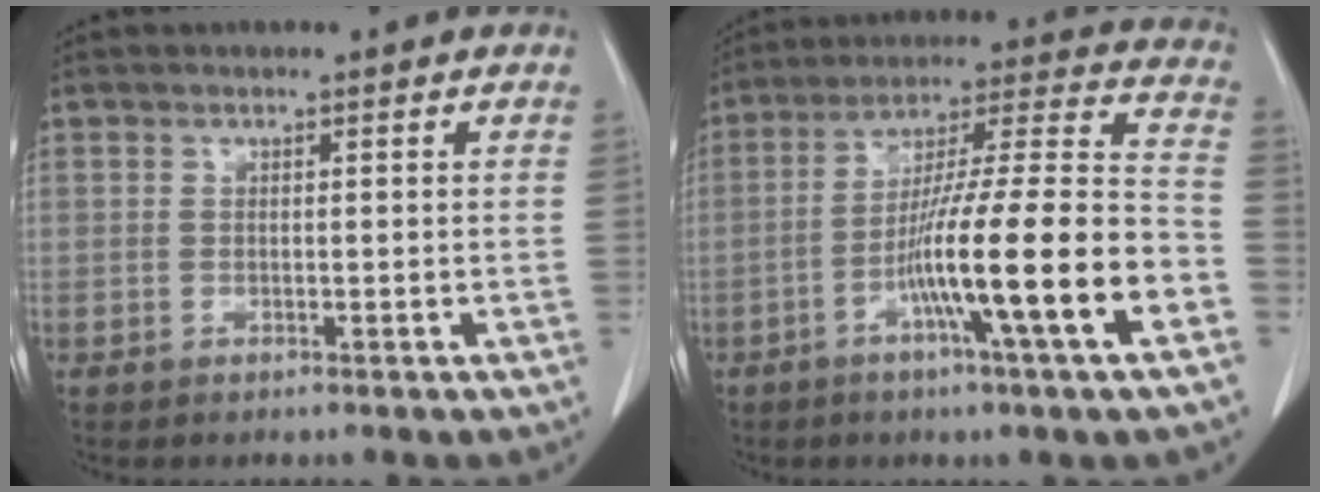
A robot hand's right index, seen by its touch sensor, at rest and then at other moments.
{"total": 18.7, "force": [-6.9, -0.3, 17.3], "torque": [-0.282, -0.004, -0.117]}